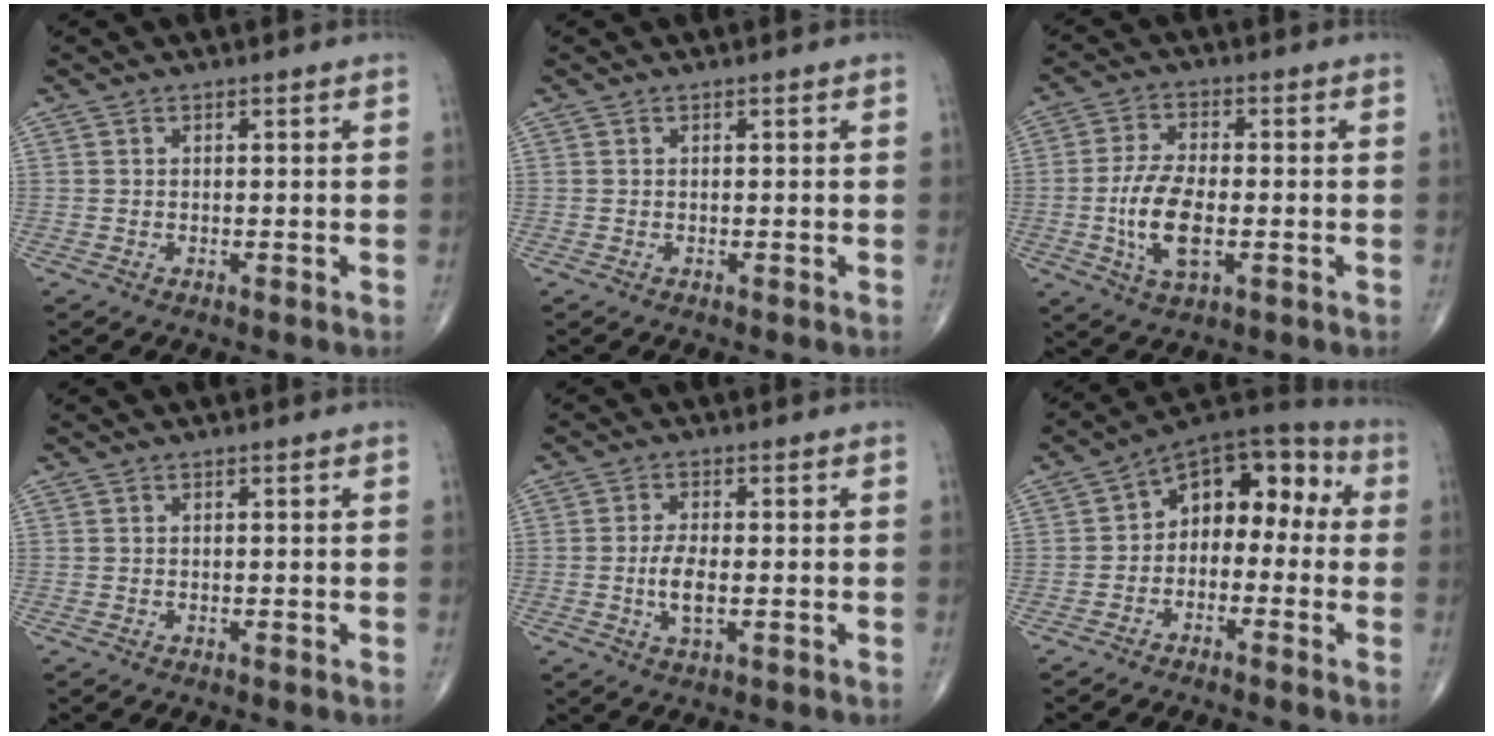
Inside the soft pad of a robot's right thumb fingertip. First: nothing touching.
{"total": 0.0}
{"total": 10.1, "force": [-1.9, 4.7, 8.7], "torque": [-0.171, 0.004, -0.036]}
{"total": 0.0}
{"total": 4.9, "force": [-0.8, 1.9, 4.4], "torque": [-0.087, -0.004, -0.016]}
{"total": 12.0, "force": [-0.3, 8.1, 8.8], "torque": [-0.080, 0.053, -0.028]}